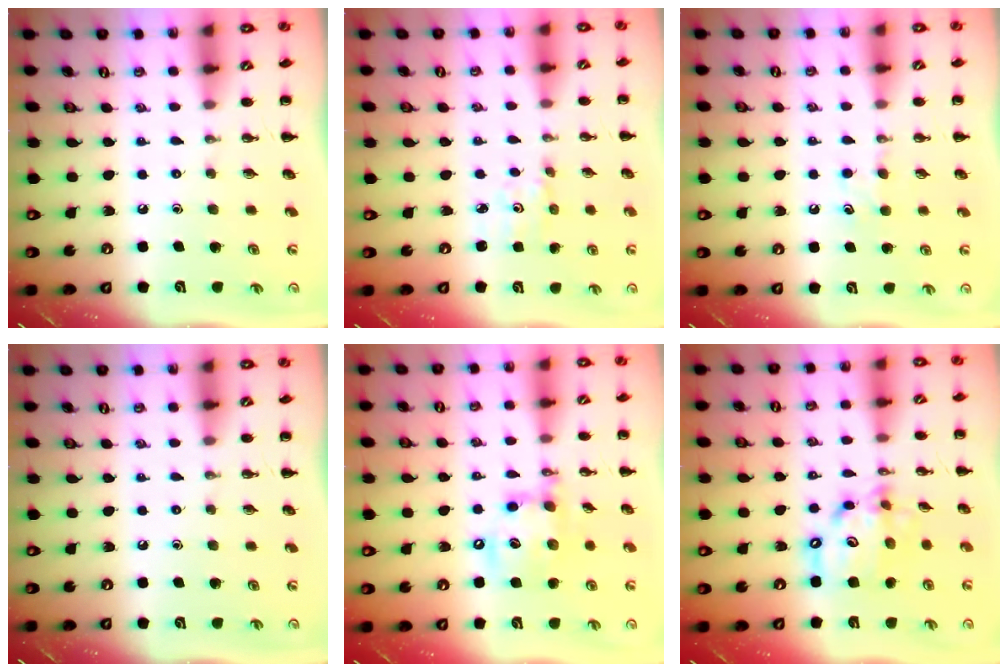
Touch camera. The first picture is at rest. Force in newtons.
{"total": 1.5, "press": 1.5, "slide": 0.3}
{"total": 5.0, "press": 4.8, "slide": 1.4}
{"total": 0.0}
{"total": 14.6, "press": 14.4, "slide": 2.4}
{"total": 13.4, "press": 13.0, "slide": 3.4}